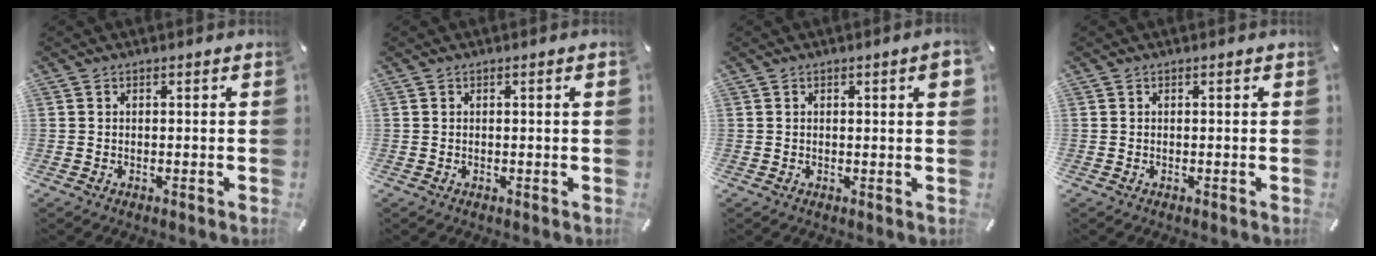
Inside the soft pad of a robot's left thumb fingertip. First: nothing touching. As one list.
[{"total": 1.0, "force": [0.1, 0.1, 1.0], "torque": [-0.017, -0.001, 0.002]}, {"total": 2.8, "force": [0.8, 0.5, 2.6], "torque": [-0.041, 0.000, 0.010]}, {"total": 0.0}]